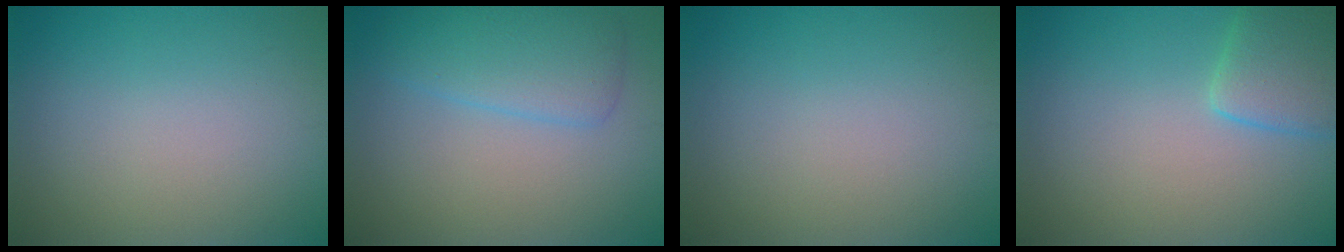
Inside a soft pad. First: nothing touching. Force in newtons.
{"total": 4.0, "press": 4.0, "slide": 0.1}
{"total": 0.0}
{"total": 3.8, "press": 3.8, "slide": 0.2}